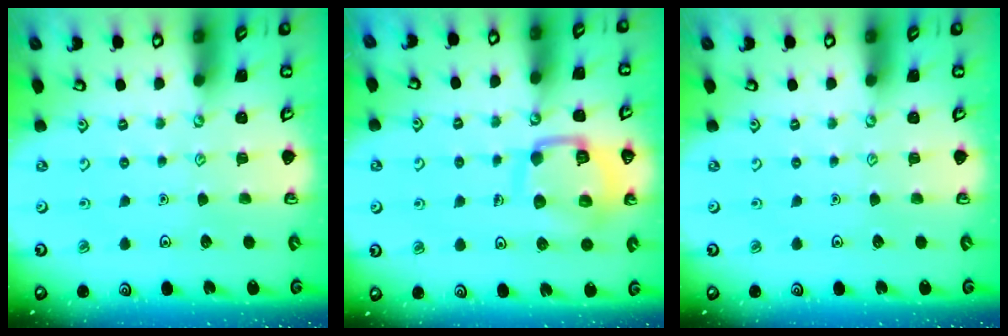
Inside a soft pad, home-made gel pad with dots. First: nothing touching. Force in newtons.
{"total": 12.4, "press": 12.3, "slide": 1.2}
{"total": 0.0}